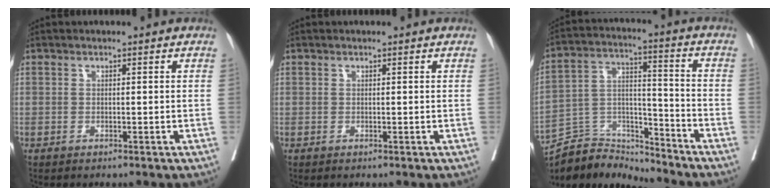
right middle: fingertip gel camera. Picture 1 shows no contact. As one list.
[{"total": 0.0}, {"total": 11.9, "force": [-11.8, 1.7, 0.2], "torque": [0.001, 0.038, -0.215]}]